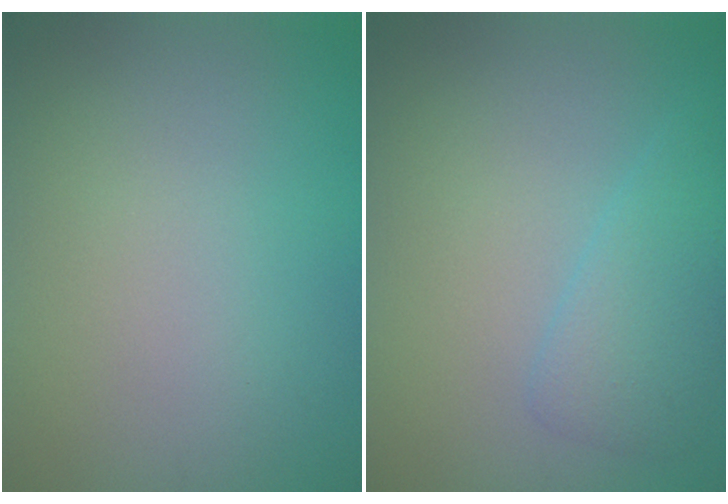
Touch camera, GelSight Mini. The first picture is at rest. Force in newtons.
{"total": 2.6, "press": 2.6, "slide": 0.1}